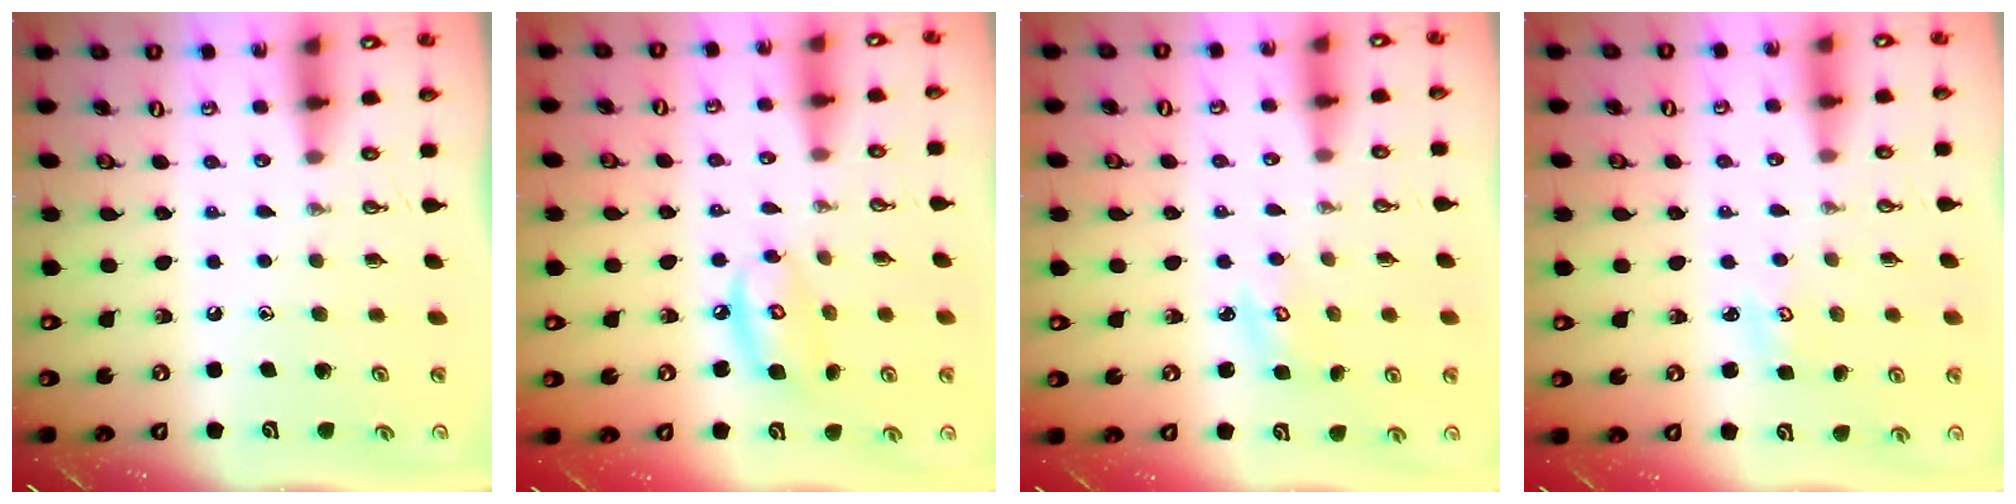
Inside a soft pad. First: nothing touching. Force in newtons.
{"total": 8.5, "press": 8.5, "slide": 0.7}
{"total": 3.4, "press": 3.4, "slide": 0.4}
{"total": 2.1, "press": 2.1, "slide": 0.2}